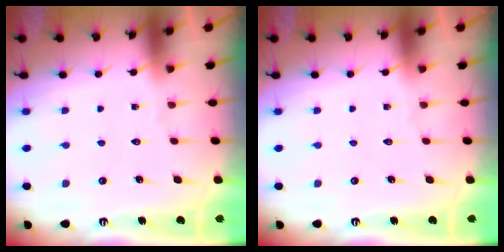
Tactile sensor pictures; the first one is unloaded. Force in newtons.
{"total": 0.0}